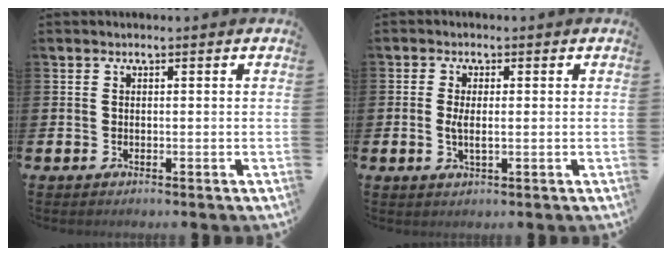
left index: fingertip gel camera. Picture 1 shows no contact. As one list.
[{"total": 2.3, "force": [0.1, 0.9, 2.1], "torque": [-0.033, -0.002, 0.000]}]